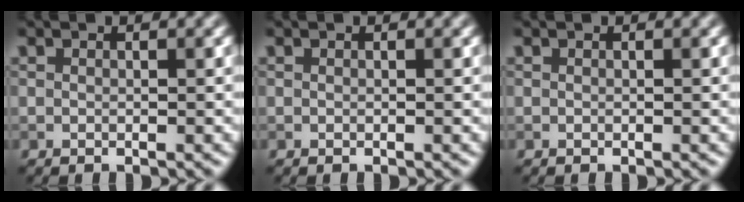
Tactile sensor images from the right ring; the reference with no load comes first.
{"total": 0.0}
{"total": 0.0}